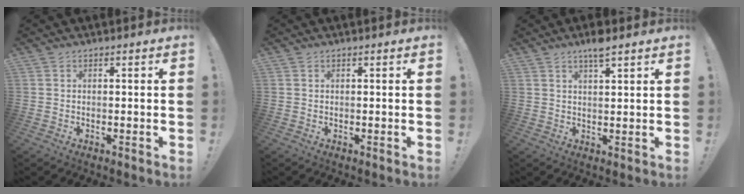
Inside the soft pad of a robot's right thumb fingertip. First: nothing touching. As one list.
[{"total": 0.0}, {"total": 4.2, "force": [3.1, 0.3, 2.9], "torque": [-0.048, -0.013, 0.050]}]